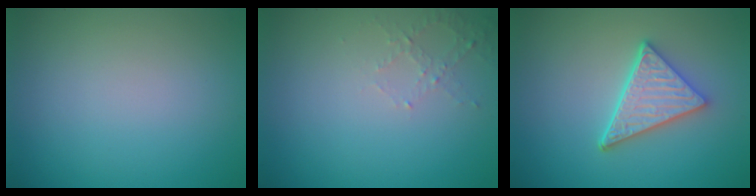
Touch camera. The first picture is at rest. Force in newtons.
{"total": 1.3, "press": 1.3, "slide": 0.4}
{"total": 4.8, "press": 3.7, "slide": 3.1}